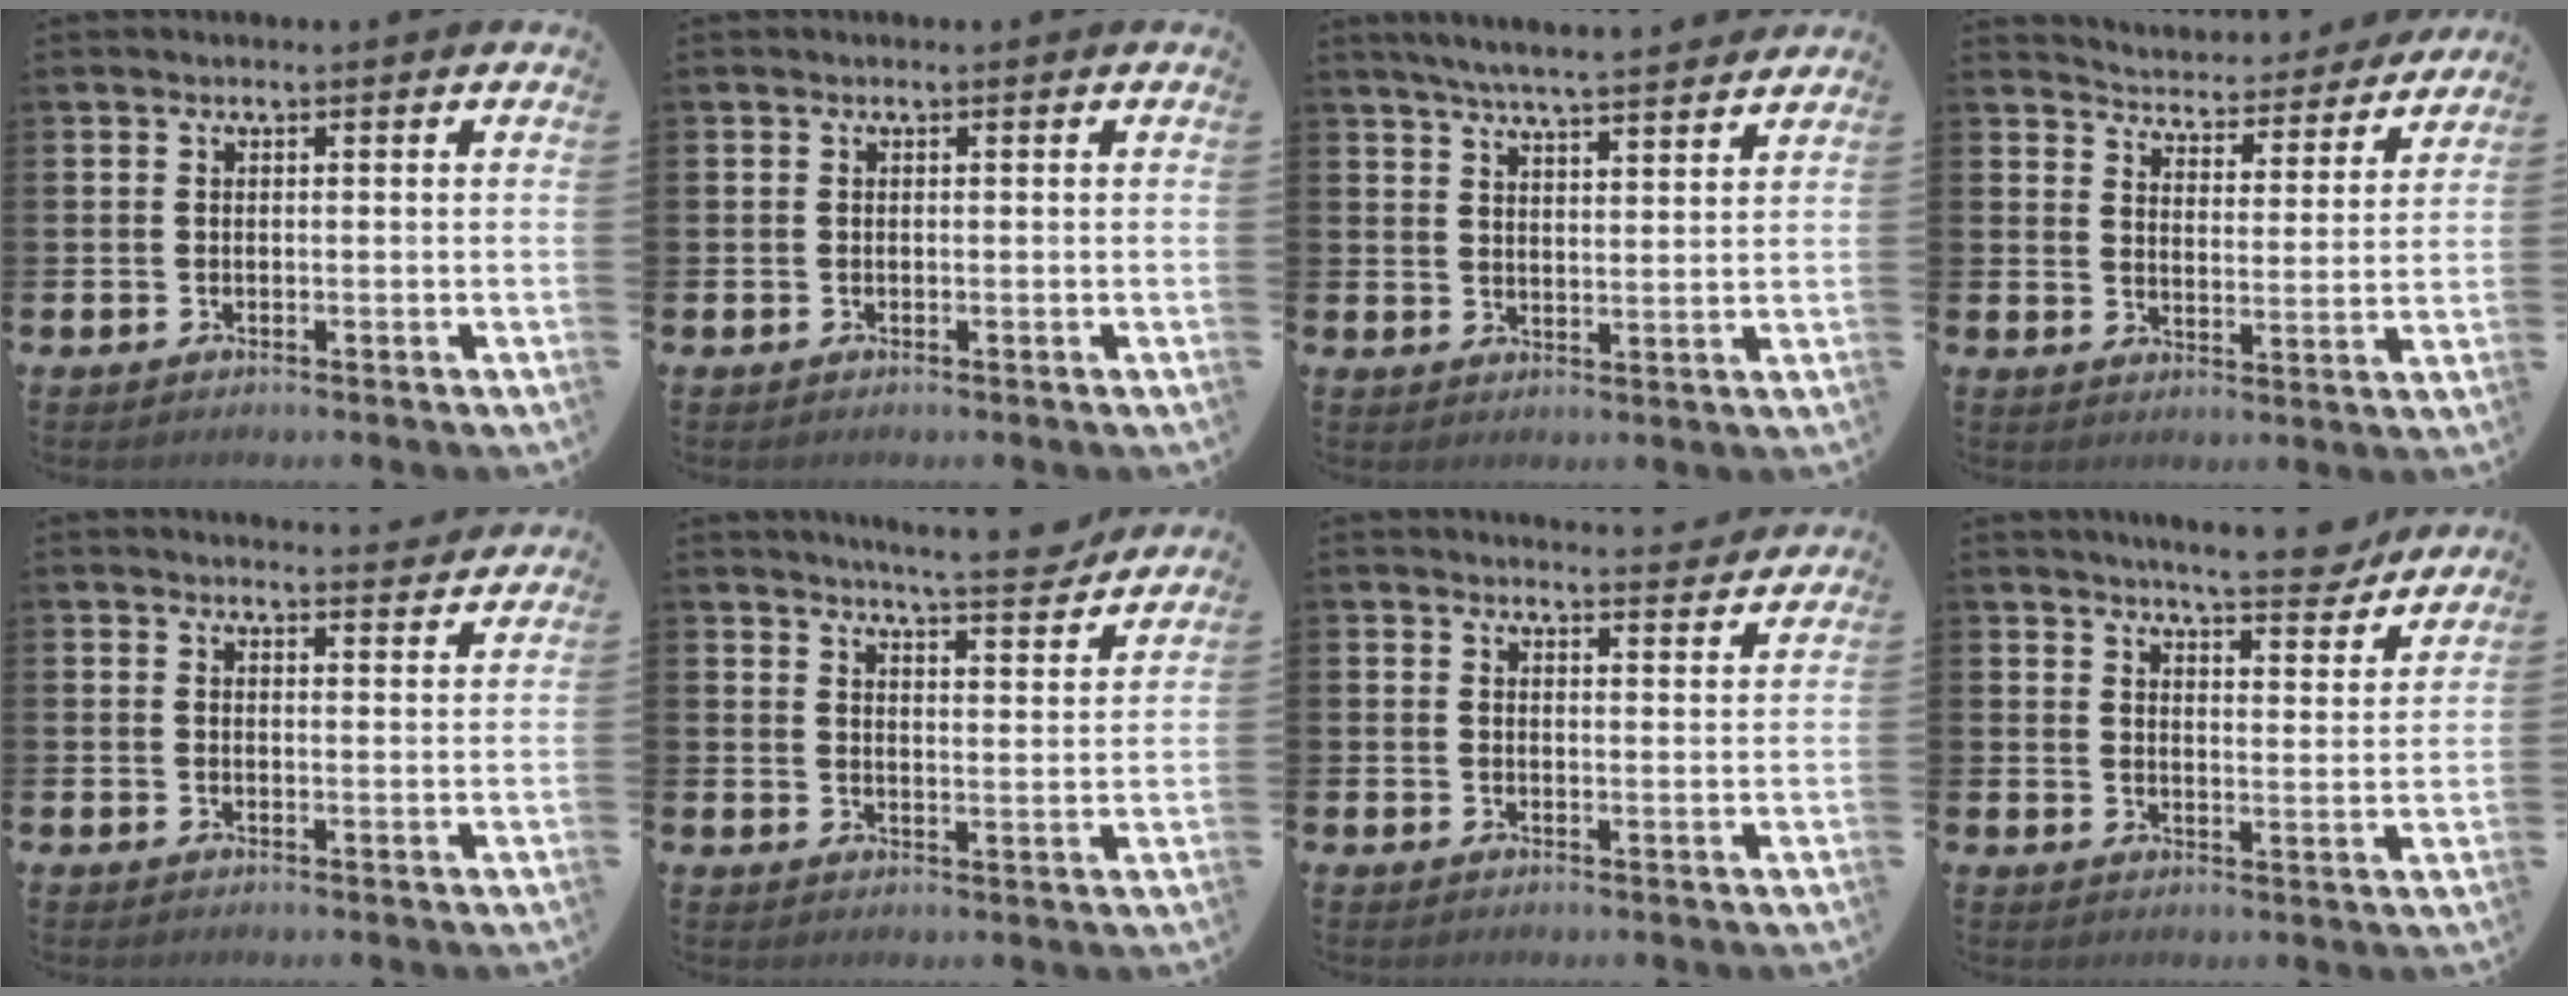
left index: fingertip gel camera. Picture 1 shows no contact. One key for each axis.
{"total": 0.0}
{"total": 5.8, "fx": 5.6, "fy": -0.3, "fz": 1.3, "tx": -0.039, "ty": -0.033, "tz": 0.099}
{"total": 4.6, "fx": 4.5, "fy": 0.8, "fz": 0.1, "tx": -0.022, "ty": -0.043, "tz": 0.074}
{"total": 2.8, "fx": 2.8, "fy": 0.1, "fz": -0.1, "tx": 0.017, "ty": -0.025, "tz": 0.046}
{"total": 6.5, "fx": 6.3, "fy": 0.0, "fz": 1.4, "tx": -0.025, "ty": -0.045, "tz": 0.109}
{"total": 3.3, "fx": 3.3, "fy": -0.1, "fz": -0.1, "tx": 0.008, "ty": -0.026, "tz": 0.056}
{"total": 6.9, "fx": 6.6, "fy": 0.5, "fz": 1.8, "tx": -0.032, "ty": -0.042, "tz": 0.114}